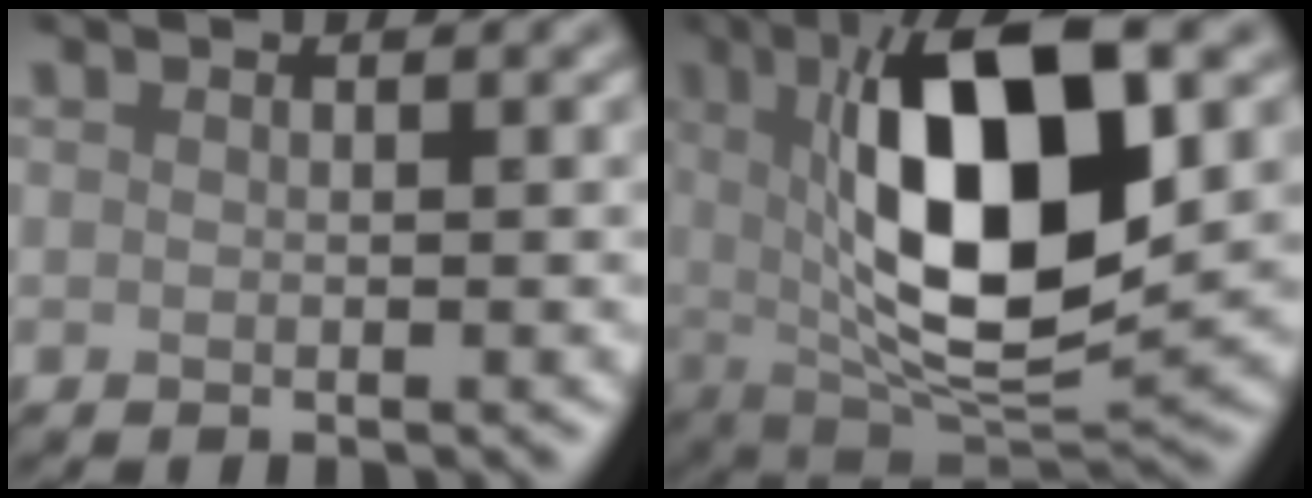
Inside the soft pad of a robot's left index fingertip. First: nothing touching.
{"total": 13.4, "force": [2.3, 5.1, 12.2], "torque": [-0.195, 0.004, 0.033]}